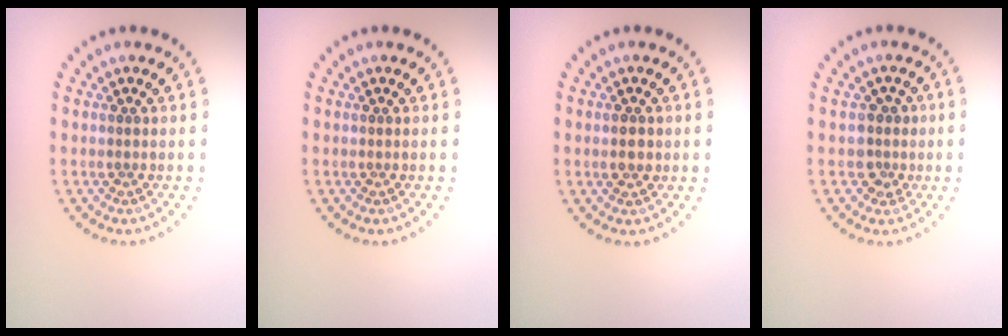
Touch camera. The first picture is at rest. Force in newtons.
{"total": 0.0}
{"total": 1.4, "press": 1.4, "slide": 0.2}
{"total": 2.0, "press": 1.6, "slide": 1.1}